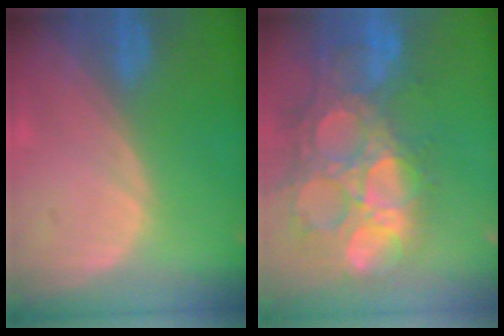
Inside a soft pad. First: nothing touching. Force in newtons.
{"total": 15.1, "press": 12.5, "slide": 8.5}